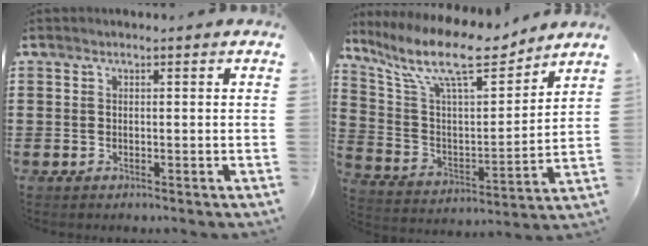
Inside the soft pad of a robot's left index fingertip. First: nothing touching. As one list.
[{"total": 12.8, "force": [10.2, 2.7, 7.3], "torque": [-0.174, -0.056, 0.175]}]